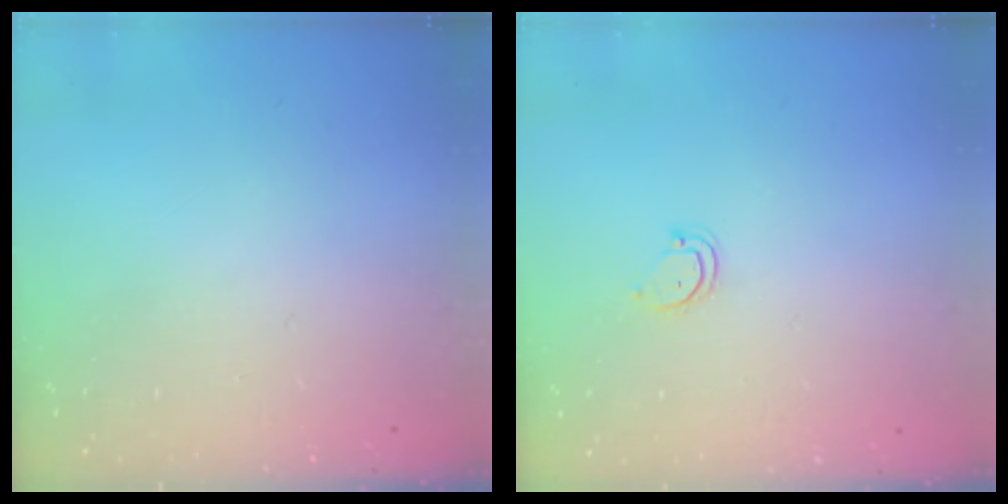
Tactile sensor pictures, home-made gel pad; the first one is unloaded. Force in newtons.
{"total": 3.5, "press": 3.5, "slide": 0.4}